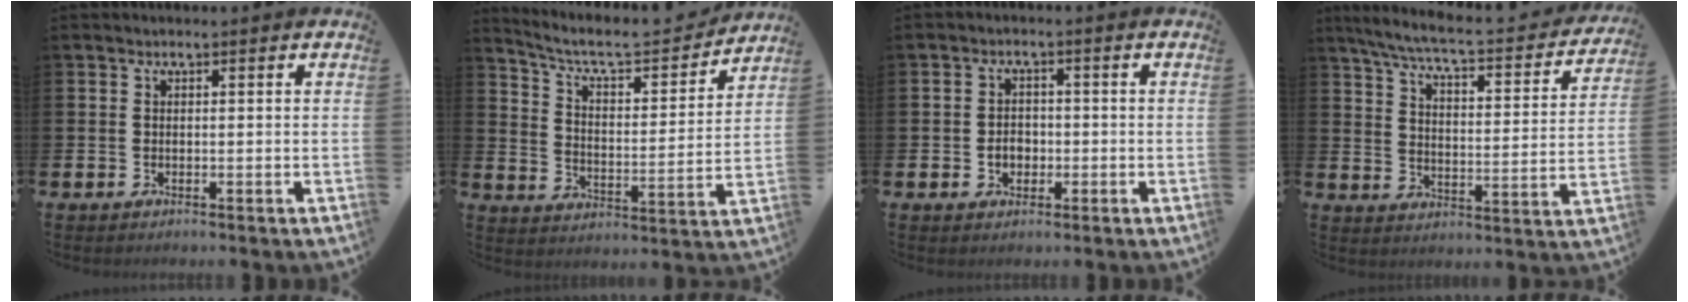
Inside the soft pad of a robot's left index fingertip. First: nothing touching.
{"total": 7.3, "force": [6.5, 1.9, 2.8], "torque": [-0.091, -0.045, 0.107]}
{"total": 2.5, "force": [-0.6, 2.0, 1.3], "torque": [-0.015, 0.000, -0.018]}
{"total": 6.7, "force": [5.8, 0.7, 3.2], "torque": [-0.088, -0.041, 0.093]}